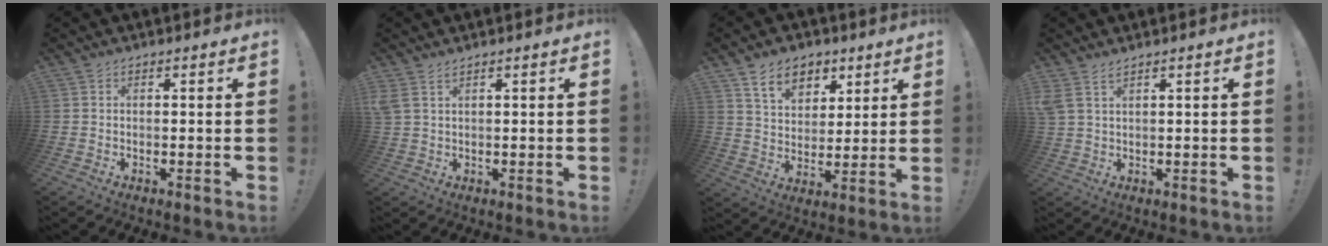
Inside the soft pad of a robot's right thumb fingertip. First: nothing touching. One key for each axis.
{"total": 2.4, "fx": 1.5, "fy": 0.6, "fz": 1.9, "tx": -0.044, "ty": 0.000, "tz": 0.030}
{"total": 11.1, "fx": 6.6, "fy": 7.6, "fz": 4.7, "tx": -0.073, "ty": -0.033, "tz": 0.128}
{"total": 3.2, "fx": 2.2, "fy": 0.7, "fz": 2.3, "tx": -0.053, "ty": -0.004, "tz": 0.044}